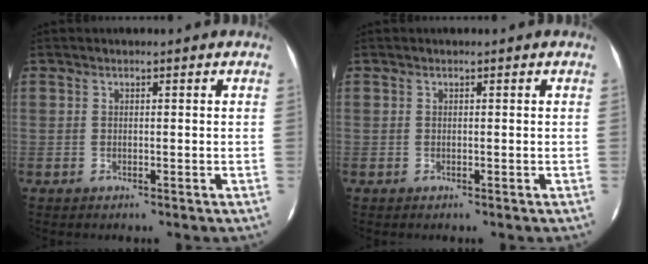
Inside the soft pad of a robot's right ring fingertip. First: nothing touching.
{"total": 0.0}